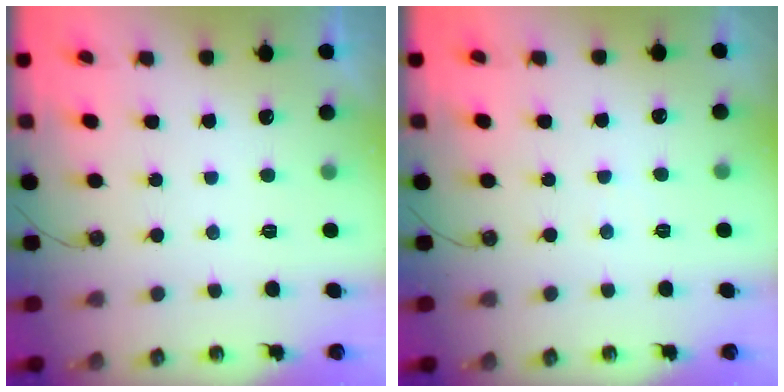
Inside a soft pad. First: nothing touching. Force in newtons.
{"total": 2.4, "press": 2.4, "slide": 0.4}